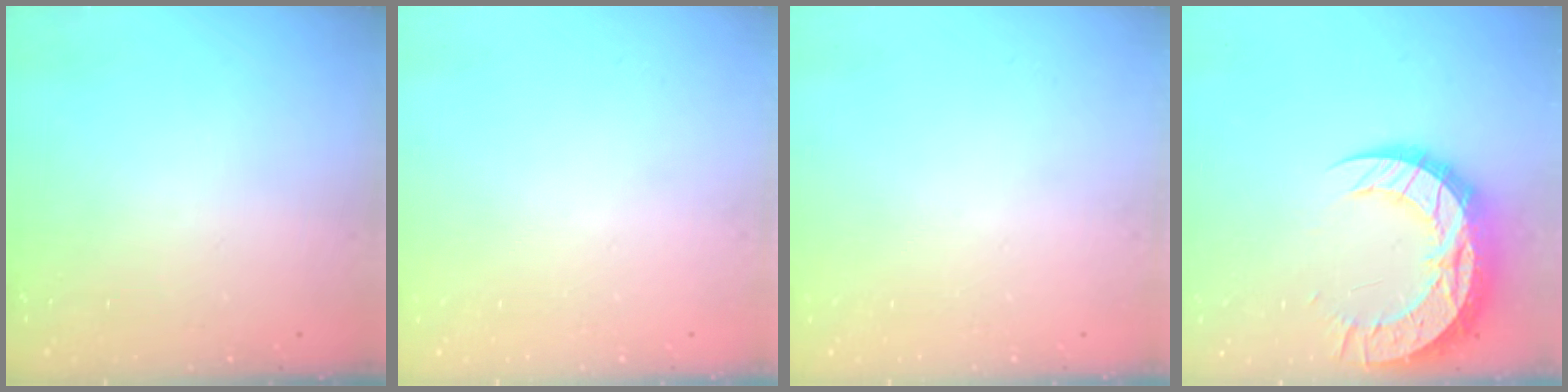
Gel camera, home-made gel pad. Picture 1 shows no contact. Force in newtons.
{"total": 0.0}
{"total": 0.0}
{"total": 17.5, "press": 17.4, "slide": 1.4}